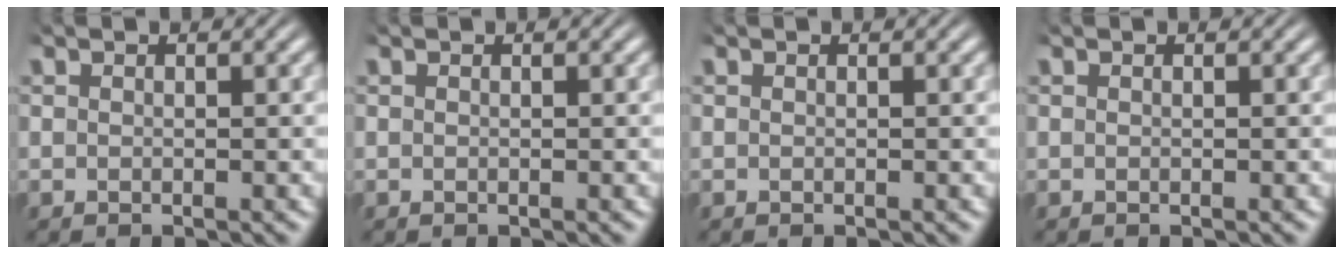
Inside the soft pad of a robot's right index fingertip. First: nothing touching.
{"total": 0.0}
{"total": 0.0}
{"total": 0.0}